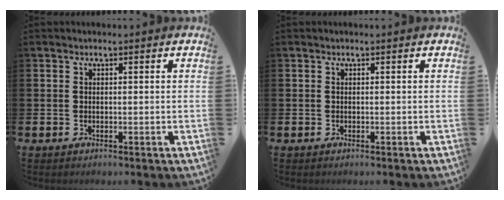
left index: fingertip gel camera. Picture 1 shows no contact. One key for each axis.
{"total": 0.0}